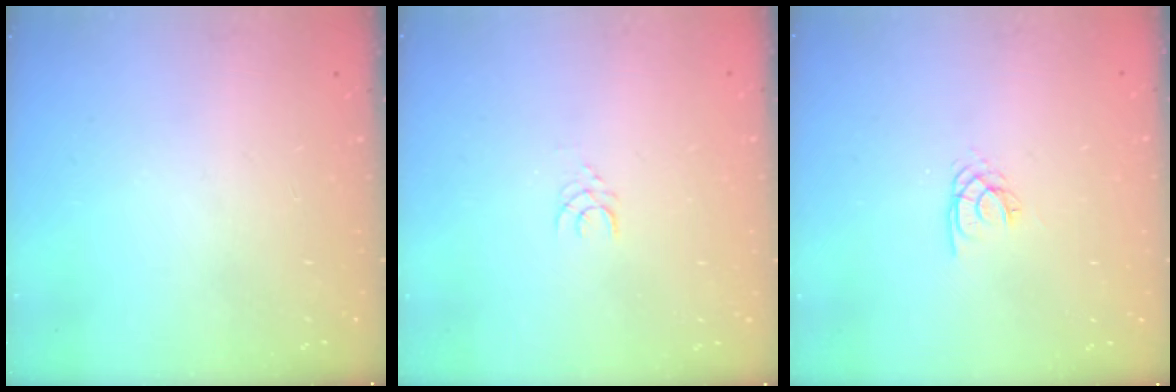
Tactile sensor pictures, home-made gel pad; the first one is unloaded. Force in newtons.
{"total": 2.7, "press": 2.7, "slide": 0.2}
{"total": 2.1, "press": 2.1, "slide": 0.4}